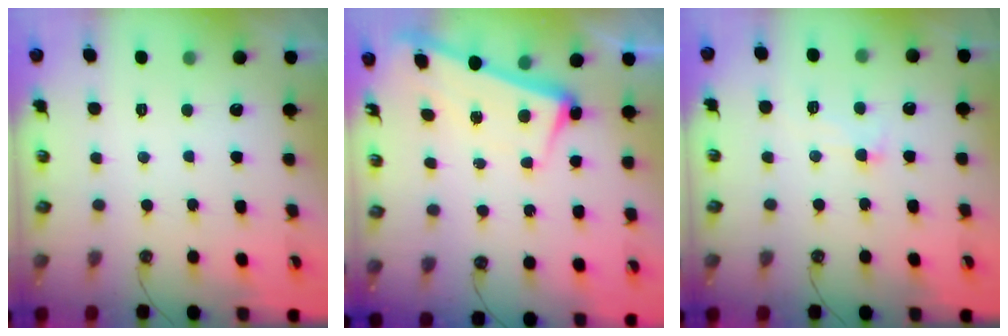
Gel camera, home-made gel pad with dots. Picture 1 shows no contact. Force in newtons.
{"total": 2.2, "press": 2.0, "slide": 0.9}
{"total": 6.2, "press": 6.1, "slide": 0.7}